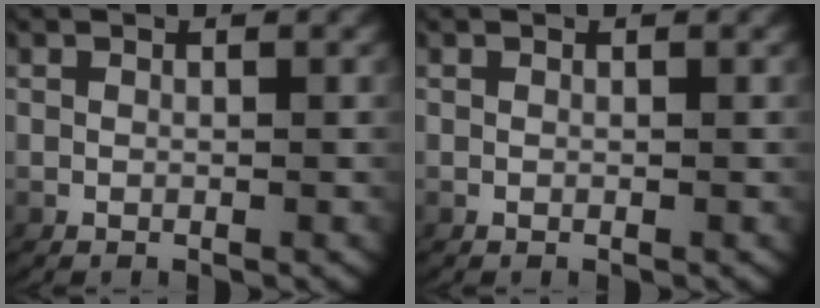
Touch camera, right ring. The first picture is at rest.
{"total": 0.0}